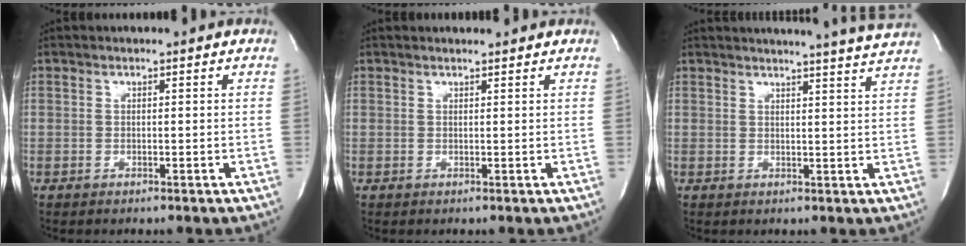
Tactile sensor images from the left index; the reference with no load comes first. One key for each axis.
{"total": 2.0, "fx": 1.9, "fy": 0.1, "fz": 0.4, "tx": -0.011, "ty": 0.011, "tz": 0.026}
{"total": 10.6, "fx": 10.1, "fy": -1.8, "fz": 2.9, "tx": -0.043, "ty": -0.035, "tz": 0.109}